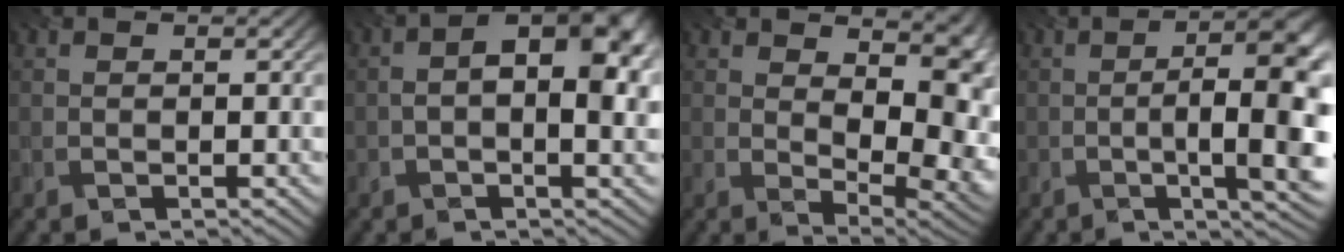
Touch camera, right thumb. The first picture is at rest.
{"total": 9.1, "force": [0.5, 4.6, 7.9], "torque": [-0.117, 0.004, 0.003]}
{"total": 11.0, "force": [2.8, 6.0, 8.8], "torque": [-0.109, -0.011, 0.060]}
{"total": 12.3, "force": [-1.5, 3.0, 11.8], "torque": [-0.143, 0.013, -0.014]}